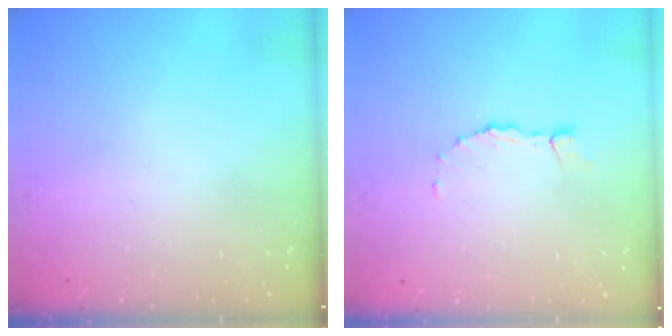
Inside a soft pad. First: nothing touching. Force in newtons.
{"total": 1.9, "press": 1.9, "slide": 0.2}